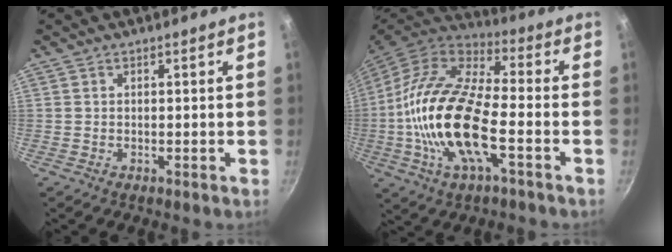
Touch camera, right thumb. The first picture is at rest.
{"total": 21.1, "force": [-4.2, 8.7, 18.8], "torque": [-0.366, 0.025, -0.094]}